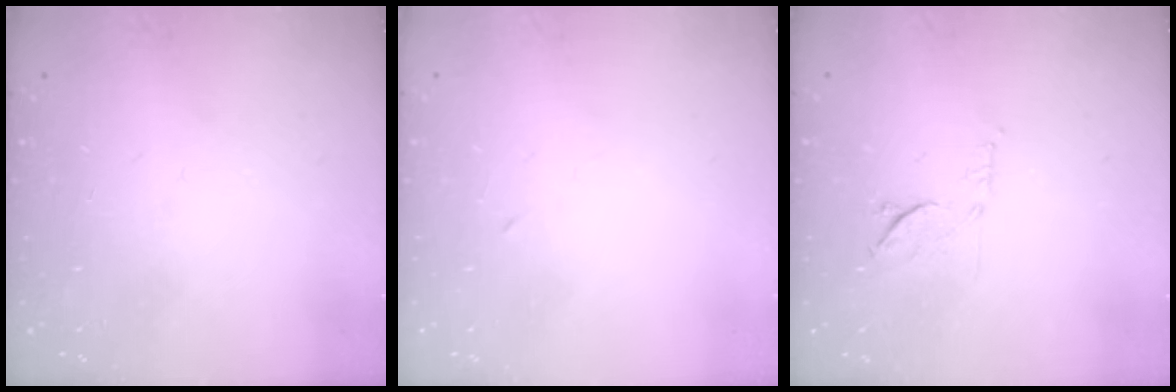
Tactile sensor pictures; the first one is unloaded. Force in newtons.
{"total": 2.7, "press": 2.5, "slide": 1.0}
{"total": 7.8, "press": 7.8, "slide": 0.9}